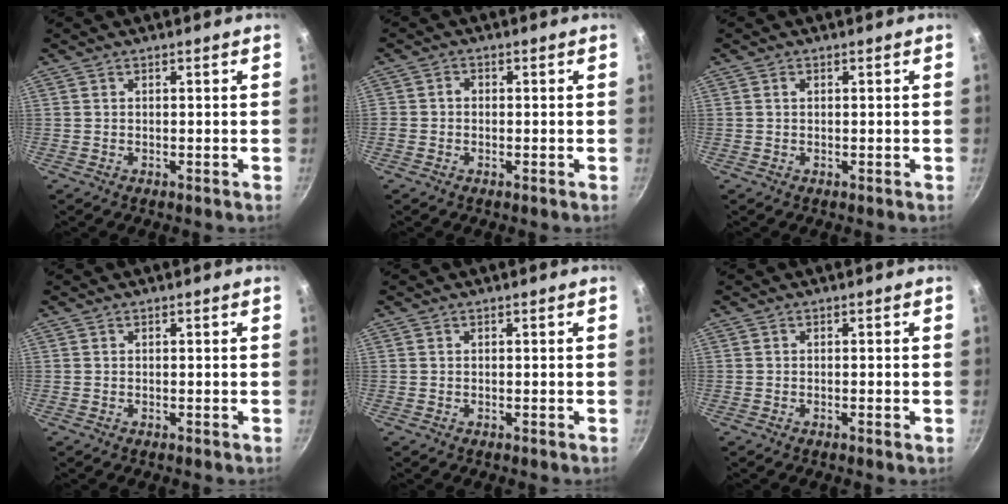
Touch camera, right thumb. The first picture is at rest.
{"total": 1.6, "force": [-0.3, 1.5, 0.7], "torque": [-0.009, 0.007, -0.009]}
{"total": 0.7, "force": [0.2, 0.5, 0.4], "torque": [-0.007, 0.003, 0.005]}
{"total": 0.0}
{"total": 0.0}
{"total": 0.7, "force": [-0.3, 0.0, 0.7], "torque": [-0.014, 0.001, -0.006]}